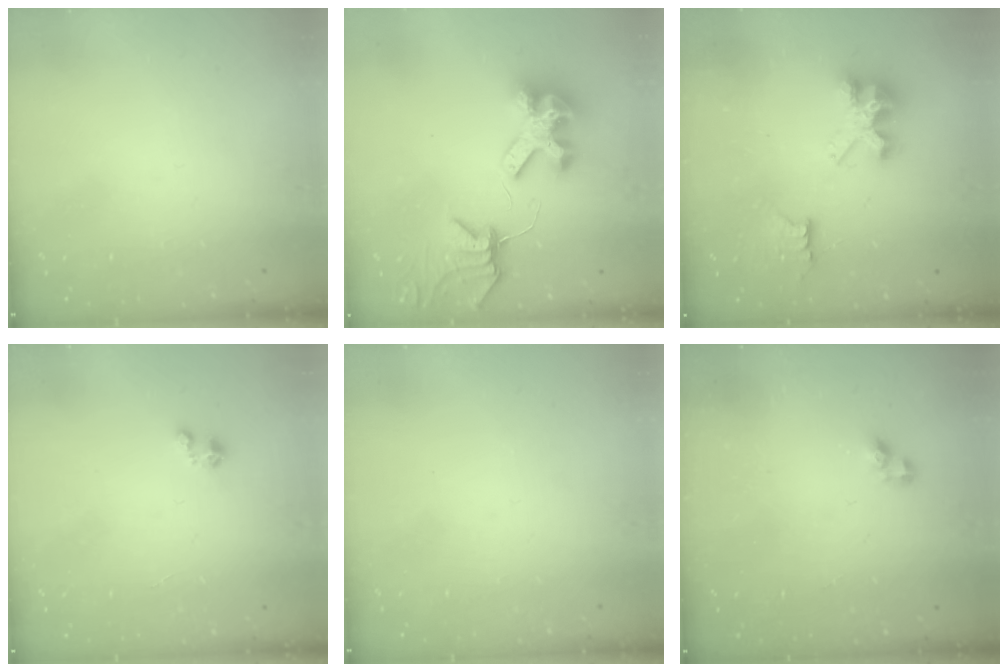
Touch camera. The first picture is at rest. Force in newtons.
{"total": 12.6, "press": 12.5, "slide": 1.6}
{"total": 7.1, "press": 7.1, "slide": 0.2}
{"total": 1.3, "press": 1.3, "slide": 0.3}
{"total": 0.0}
{"total": 3.9, "press": 3.8, "slide": 0.7}